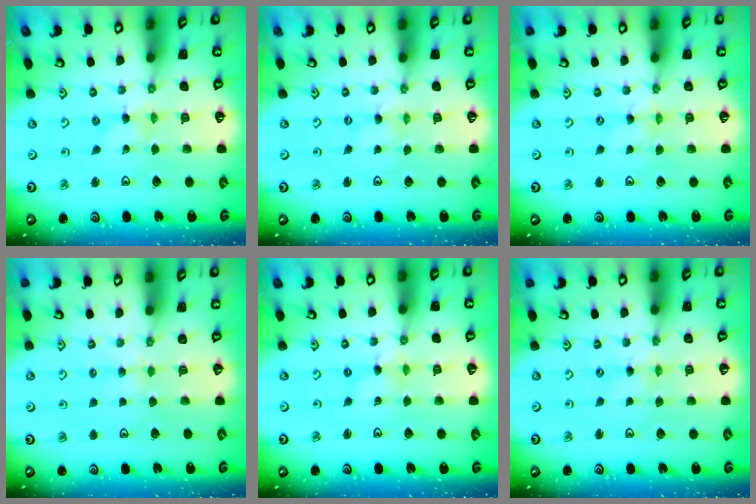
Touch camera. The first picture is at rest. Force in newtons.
{"total": 0.0}
{"total": 0.0}
{"total": 3.2, "press": 3.2, "slide": 0.5}
{"total": 1.6, "press": 1.5, "slide": 0.2}
{"total": 1.2, "press": 1.1, "slide": 0.3}